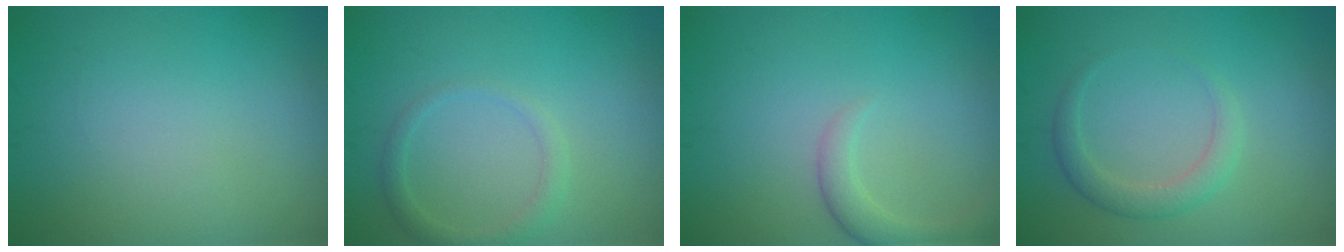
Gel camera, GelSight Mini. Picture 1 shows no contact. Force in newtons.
{"total": 1.7, "press": 1.7, "slide": 0.1}
{"total": 2.3, "press": 2.3, "slide": 0.3}
{"total": 2.1, "press": 2.1, "slide": 0.1}